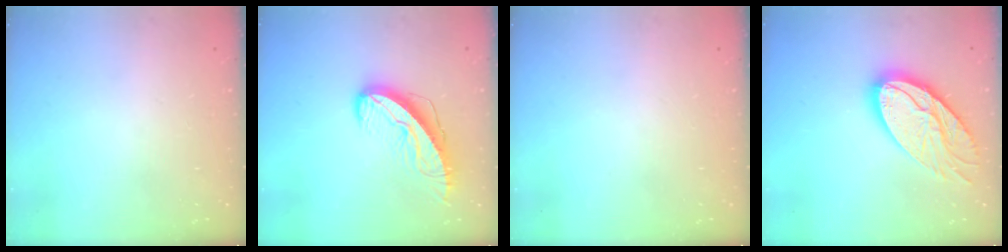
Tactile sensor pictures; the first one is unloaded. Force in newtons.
{"total": 9.6, "press": 9.5, "slide": 1.2}
{"total": 0.0}
{"total": 19.2, "press": 19.1, "slide": 1.5}